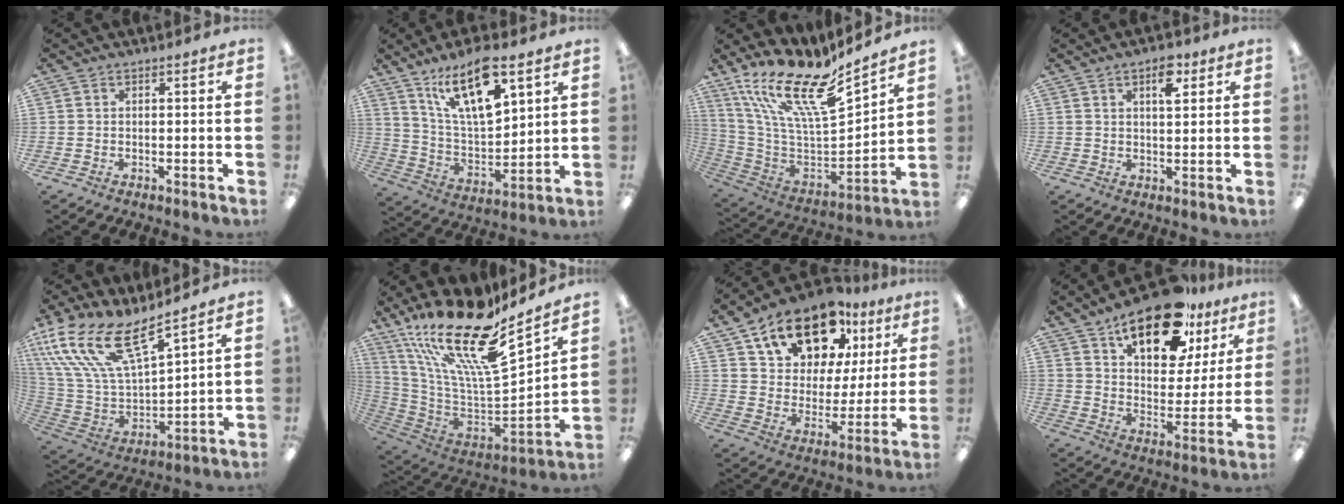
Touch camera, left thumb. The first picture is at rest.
{"total": 18.4, "force": [11.2, 6.9, 12.8], "torque": [-0.233, -0.049, 0.187]}
{"total": 19.4, "force": [13.6, 5.6, 12.6], "torque": [-0.230, -0.105, 0.236]}
{"total": 6.0, "force": [3.3, 2.6, 4.3], "torque": [-0.052, -0.010, 0.048]}
{"total": 19.8, "force": [13.1, 7.3, 12.9], "torque": [-0.285, -0.094, 0.234]}
{"total": 22.9, "force": [15.3, 6.6, 15.7], "torque": [-0.279, -0.124, 0.260]}
{"total": 17.7, "force": [12.1, 9.8, 8.4], "torque": [-0.155, -0.059, 0.220]}
{"total": 20.2, "force": [13.9, 9.1, 11.5], "torque": [-0.174, -0.075, 0.236]}